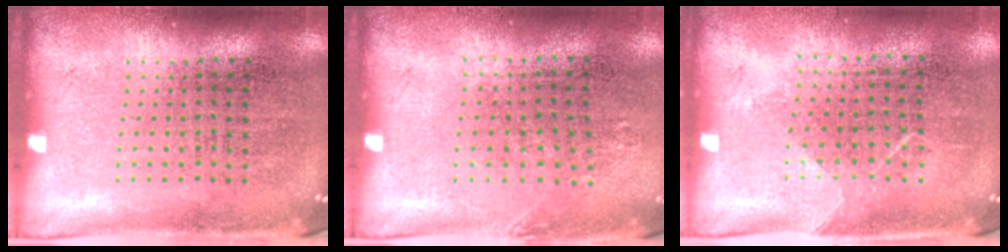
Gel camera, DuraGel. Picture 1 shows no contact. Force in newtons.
{"total": 0.8, "press": 0.8, "slide": 0.1}
{"total": 1.2, "press": 1.0, "slide": 0.8}